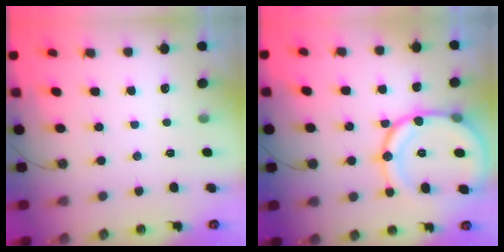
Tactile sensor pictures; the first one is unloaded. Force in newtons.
{"total": 19.5, "press": 19.4, "slide": 2.1}